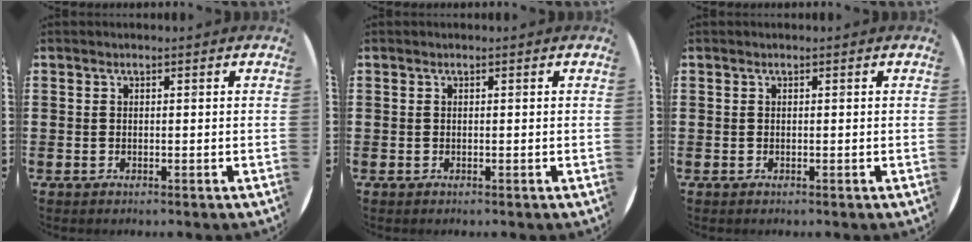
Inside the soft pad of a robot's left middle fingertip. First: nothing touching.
{"total": 0.0}
{"total": 0.0}